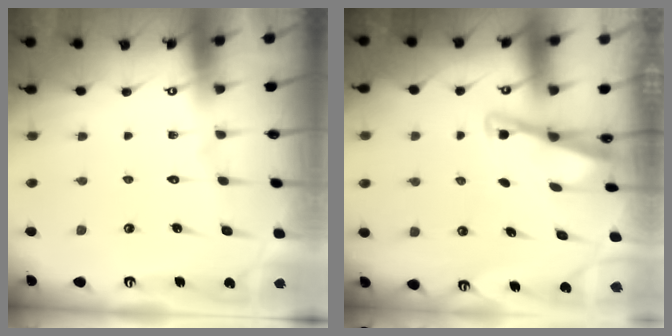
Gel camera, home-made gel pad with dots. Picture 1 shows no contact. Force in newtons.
{"total": 2.8, "press": 2.8, "slide": 0.4}